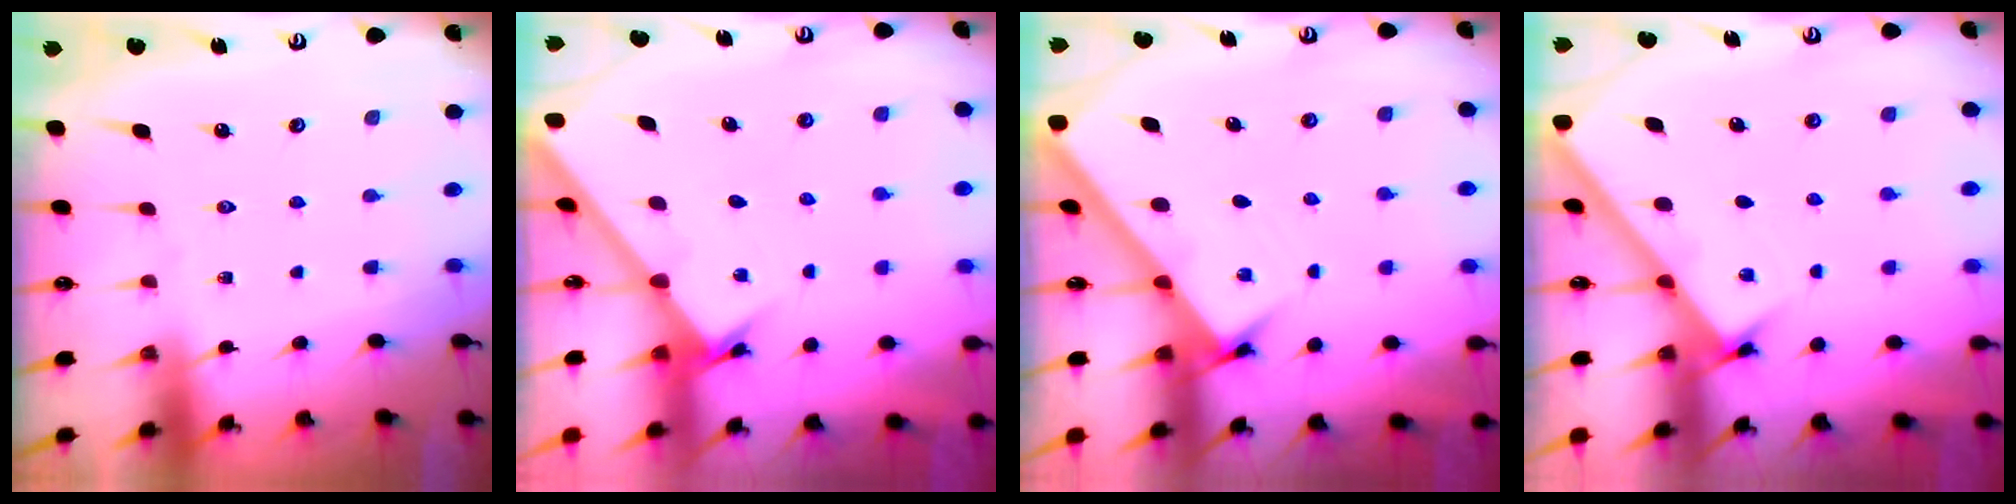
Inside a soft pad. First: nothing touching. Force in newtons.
{"total": 1.8, "press": 1.8, "slide": 0.1}
{"total": 2.9, "press": 2.9, "slide": 0.4}
{"total": 2.9, "press": 2.8, "slide": 0.3}